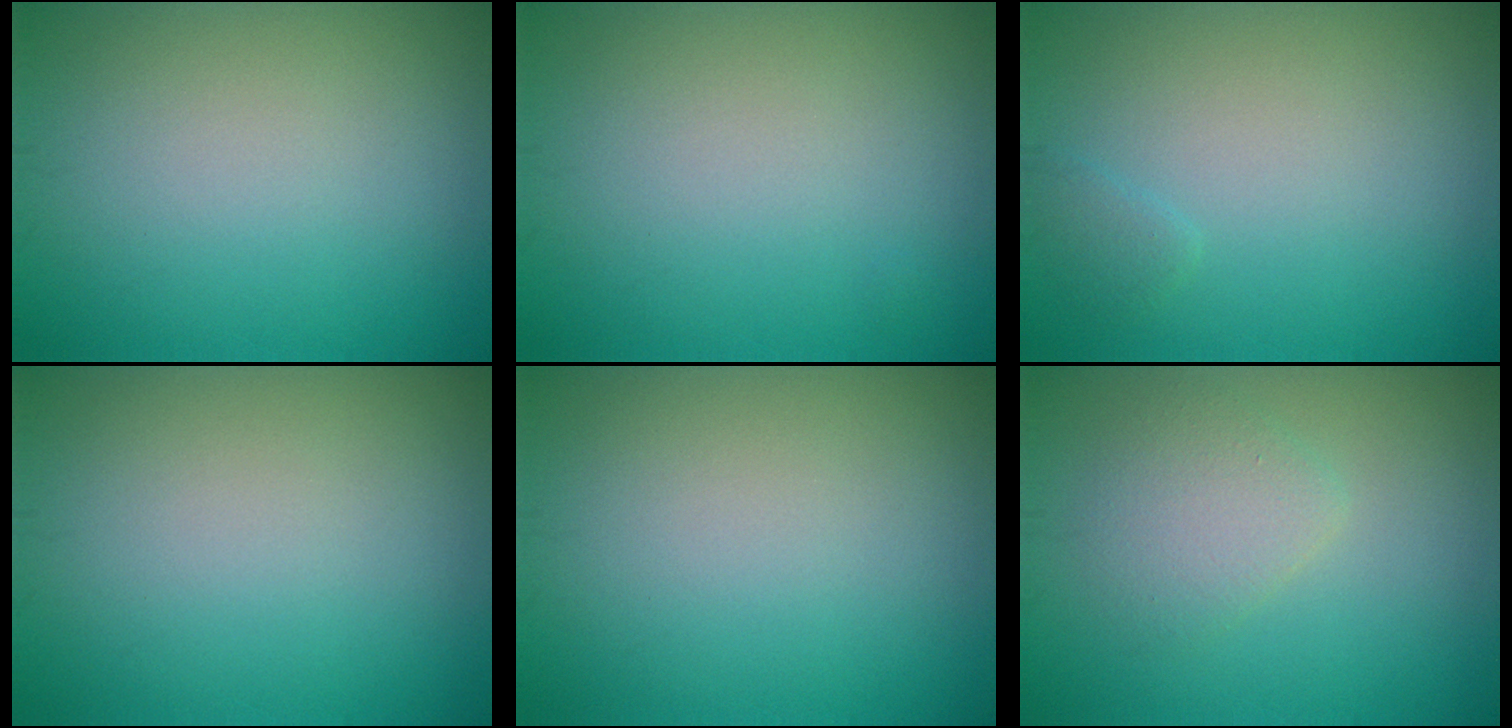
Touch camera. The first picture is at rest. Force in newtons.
{"total": 0.0}
{"total": 0.8, "press": 0.8, "slide": 0.1}
{"total": 0.0}
{"total": 0.0}
{"total": 2.4, "press": 2.4, "slide": 0.2}